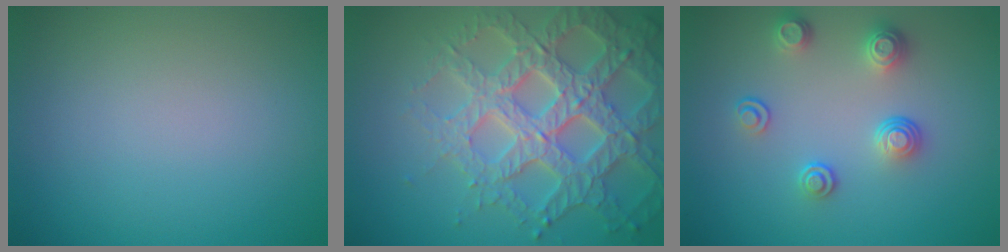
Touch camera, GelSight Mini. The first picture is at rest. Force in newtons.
{"total": 7.0, "press": 6.7, "slide": 1.8}
{"total": 2.9, "press": 2.6, "slide": 1.4}